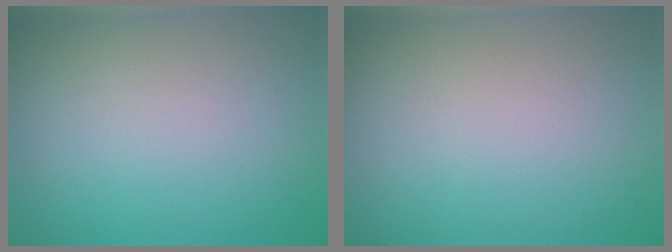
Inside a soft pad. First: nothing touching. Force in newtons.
{"total": 0.0}